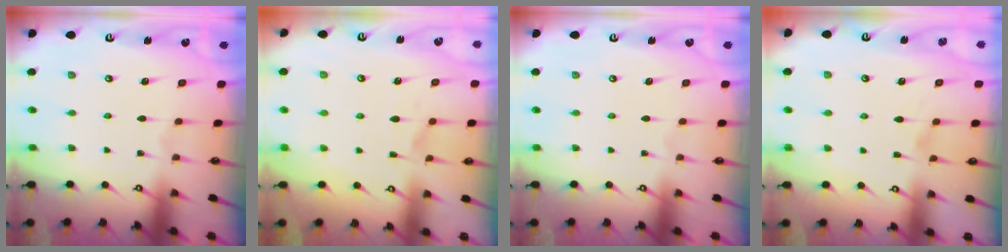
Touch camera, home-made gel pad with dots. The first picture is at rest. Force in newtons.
{"total": 1.9, "press": 1.4, "slide": 1.3}
{"total": 0.0}
{"total": 1.1, "press": 0.6, "slide": 1.0}